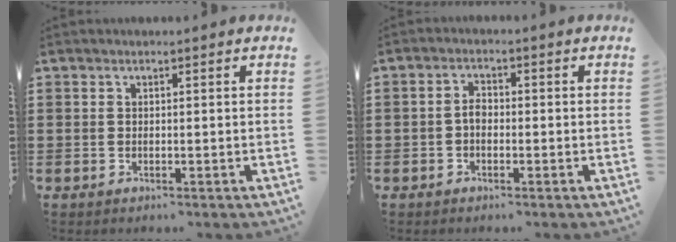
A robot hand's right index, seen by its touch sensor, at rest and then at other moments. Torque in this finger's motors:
{"motor_torque": [0.63, -0.55, 0.38, 0.09]}